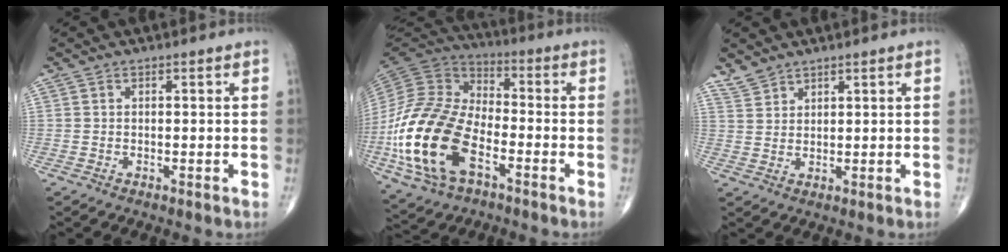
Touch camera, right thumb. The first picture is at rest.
{"total": 22.2, "force": [-7.2, 12.4, 16.9], "torque": [-0.348, 0.027, -0.134]}
{"total": 2.8, "force": [2.6, 1.0, 0.3], "torque": [-0.003, -0.006, 0.054]}